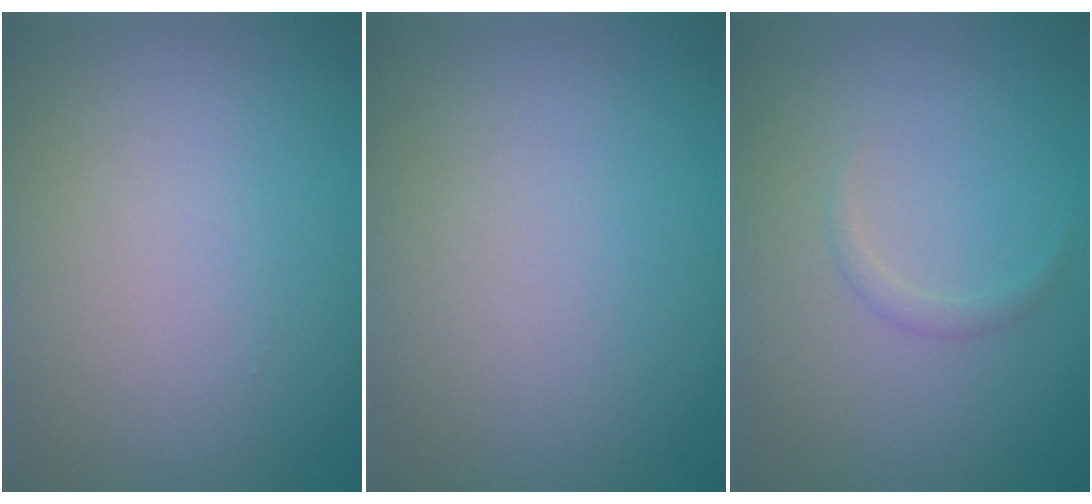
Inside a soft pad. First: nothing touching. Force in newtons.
{"total": 0.0}
{"total": 0.7, "press": 0.7, "slide": 0.0}